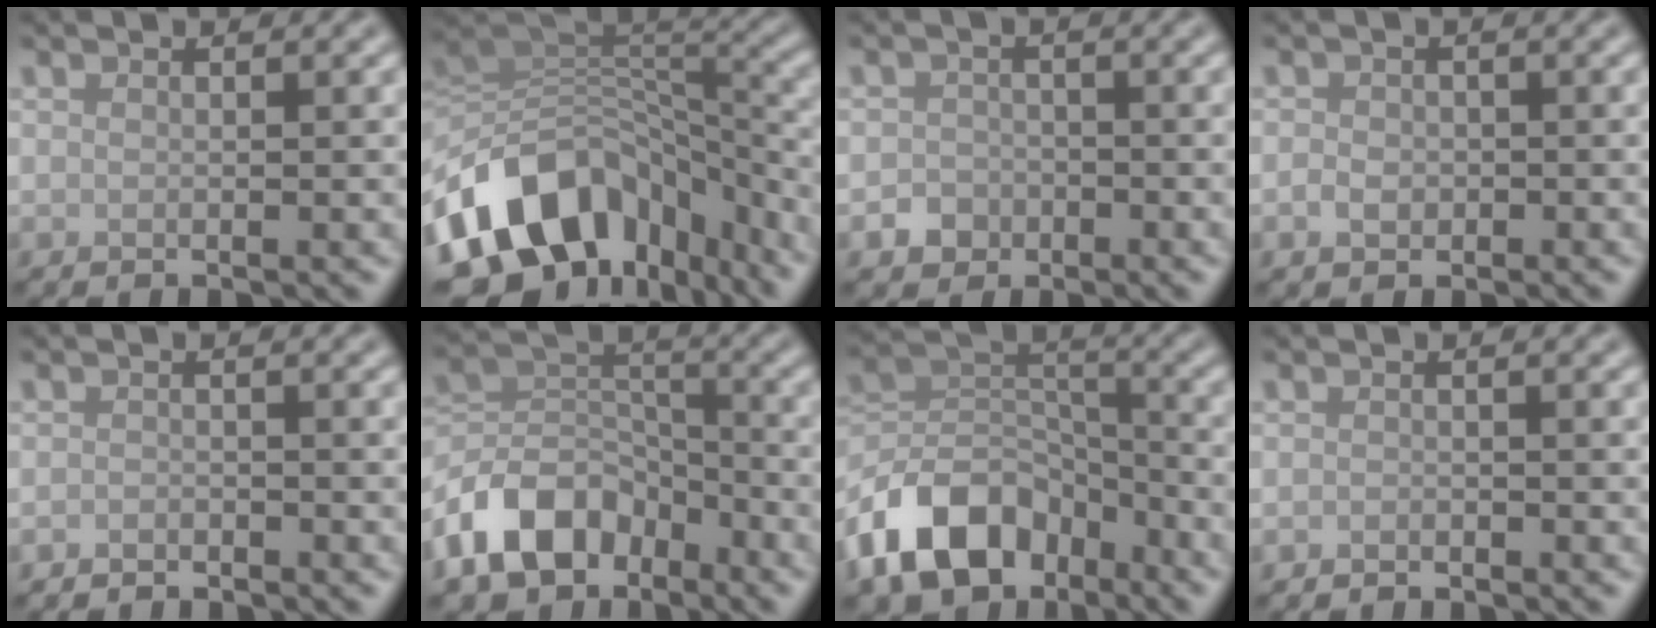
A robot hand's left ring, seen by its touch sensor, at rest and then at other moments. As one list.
[{"total": 13.9, "force": [-7.5, 9.3, 7.2], "torque": [-0.144, 0.005, -0.121]}, {"total": 1.9, "force": [-0.9, 1.7, 0.3], "torque": [0.006, 0.001, -0.019]}, {"total": 1.5, "force": [-0.5, 1.3, 0.7], "torque": [-0.010, -0.002, -0.013]}, {"total": 1.1, "force": [-1.0, 0.3, 0.1], "torque": [0.000, -0.003, -0.021]}, {"total": 8.5, "force": [-5.3, 5.3, 4.0], "torque": [-0.069, 0.001, -0.113]}, {"total": 10.5, "force": [-6.2, 6.6, 5.3], "torque": [-0.092, -0.001, -0.129]}, {"total": 0.8, "force": [-0.7, 0.2, 0.0], "torque": [0.001, -0.003, -0.014]}]